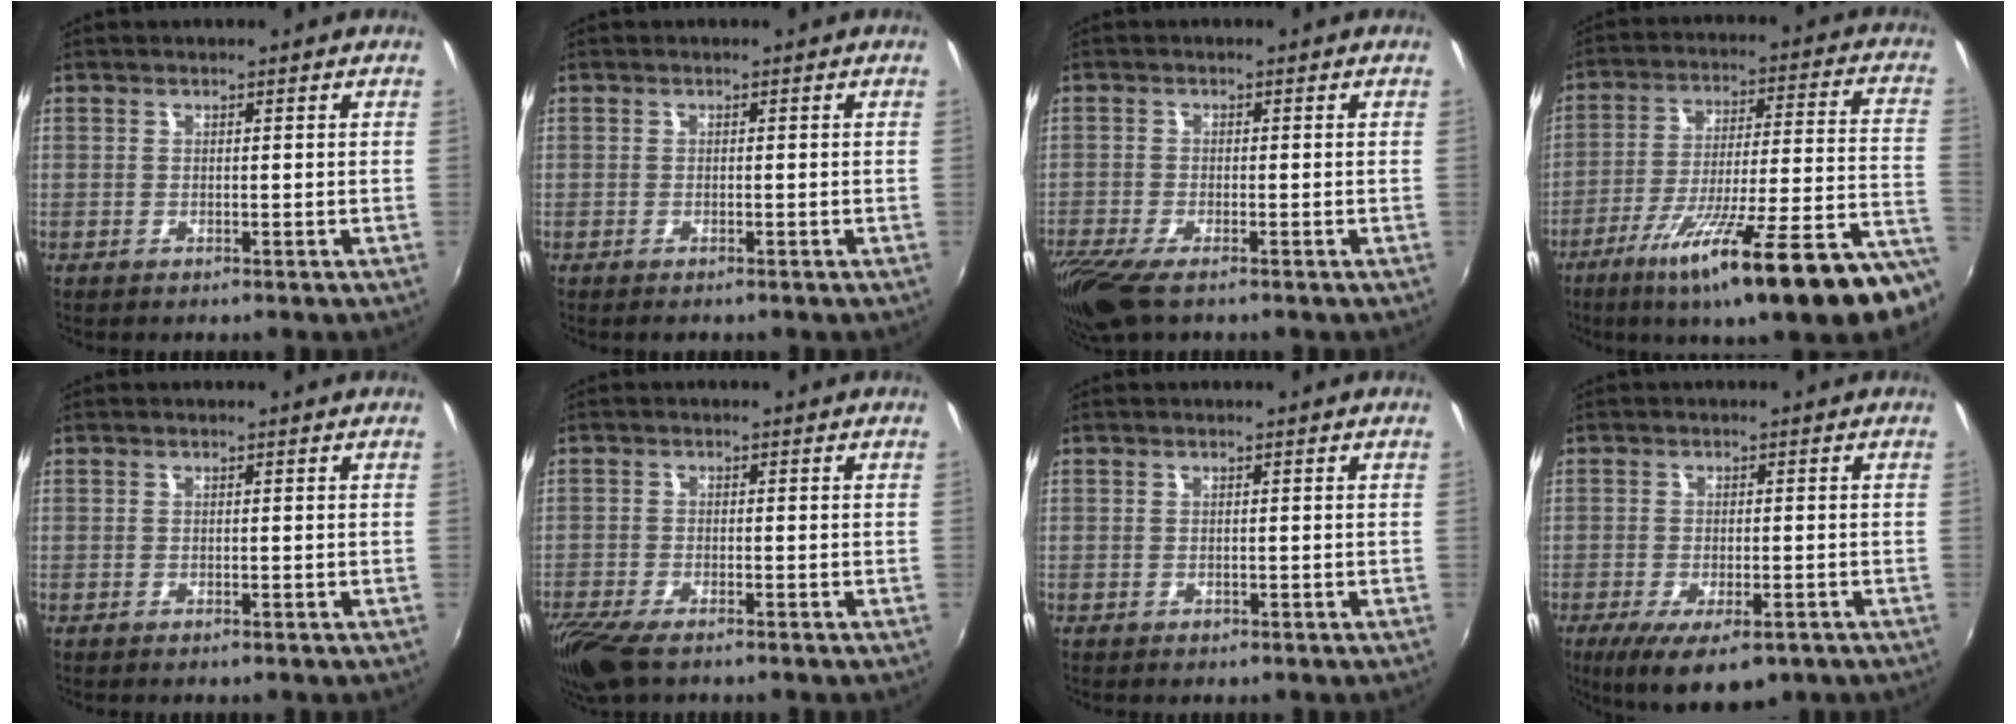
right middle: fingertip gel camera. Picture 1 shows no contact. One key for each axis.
{"total": 0.8, "fx": -0.6, "fy": 0.4, "fz": 0.1, "tx": -0.005, "ty": -0.002, "tz": -0.013}
{"total": 8.6, "fx": -6.2, "fy": 2.2, "fz": 5.5, "tx": -0.134, "ty": -0.043, "tz": -0.119}
{"total": 25.7, "fx": -17.2, "fy": 1.5, "fz": 19.1, "tx": -0.278, "ty": -0.074, "tz": -0.259}
{"total": 0.0}
{"total": 8.2, "fx": -6.1, "fy": 2.3, "fz": 5.0, "tx": -0.124, "ty": -0.040, "tz": -0.119}
{"total": 0.5, "fx": -0.3, "fy": 0.4, "fz": 0.1, "tx": -0.001, "ty": -0.003, "tz": -0.006}
{"total": 9.9, "fx": -5.9, "fy": 3.7, "fz": 7.0, "tx": -0.141, "ty": -0.037, "tz": -0.090}